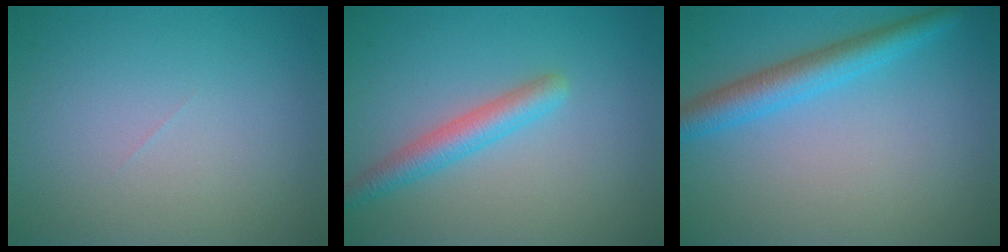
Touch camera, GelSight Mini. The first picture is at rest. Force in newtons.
{"total": 2.9, "press": 2.9, "slide": 0.1}
{"total": 3.8, "press": 3.8, "slide": 0.1}